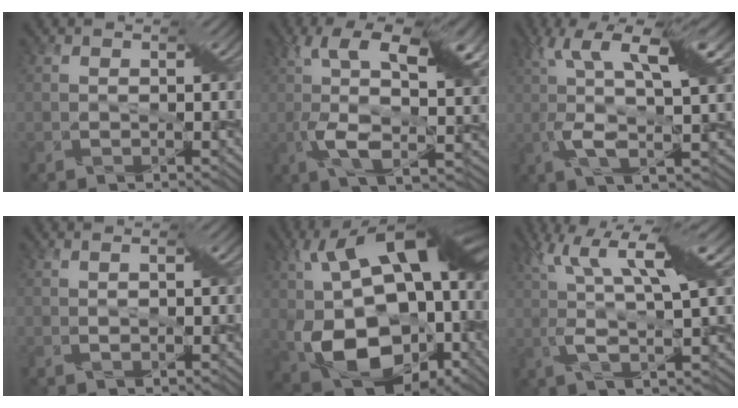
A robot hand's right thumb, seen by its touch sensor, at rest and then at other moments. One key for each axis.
{"total": 13.1, "fx": 2.7, "fy": 5.3, "fz": 11.7, "tx": -0.214, "ty": -0.005, "tz": 0.042}
{"total": 10.7, "fx": 2.3, "fy": 2.9, "fz": 10.0, "tx": -0.193, "ty": 0.009, "tz": 0.040}
{"total": 1.5, "fx": 0.5, "fy": 0.3, "fz": 1.3, "tx": -0.028, "ty": 0.004, "tz": 0.011}
{"total": 20.3, "fx": -0.9, "fy": 13.1, "fz": 15.5, "tx": -0.293, "ty": -0.011, "tz": -0.001}
{"total": 10.2, "fx": 3.4, "fy": 2.2, "fz": 9.4, "tx": -0.184, "ty": 0.013, "tz": 0.064}